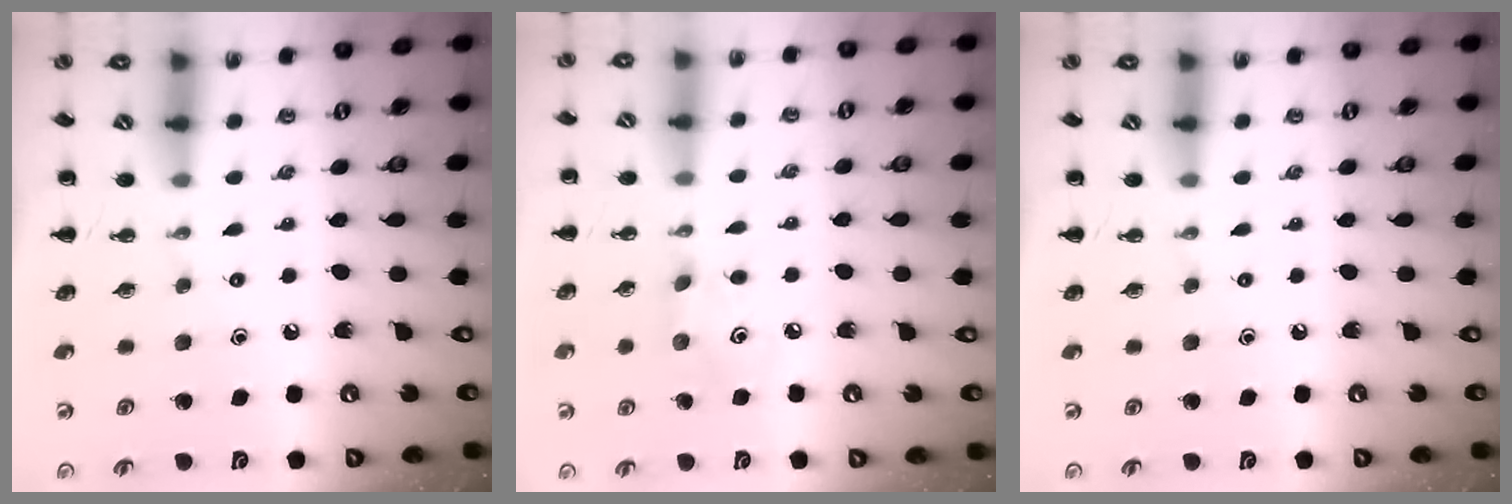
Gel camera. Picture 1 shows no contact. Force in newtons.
{"total": 3.2, "press": 3.1, "slide": 0.9}
{"total": 0.0}